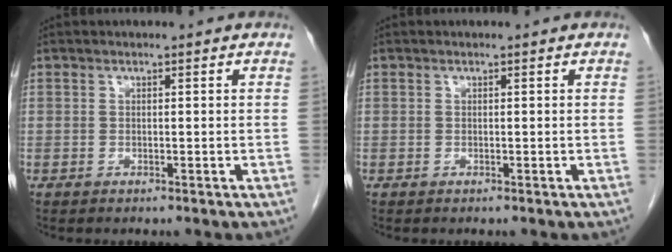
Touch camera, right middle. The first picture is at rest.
{"total": 0.0}